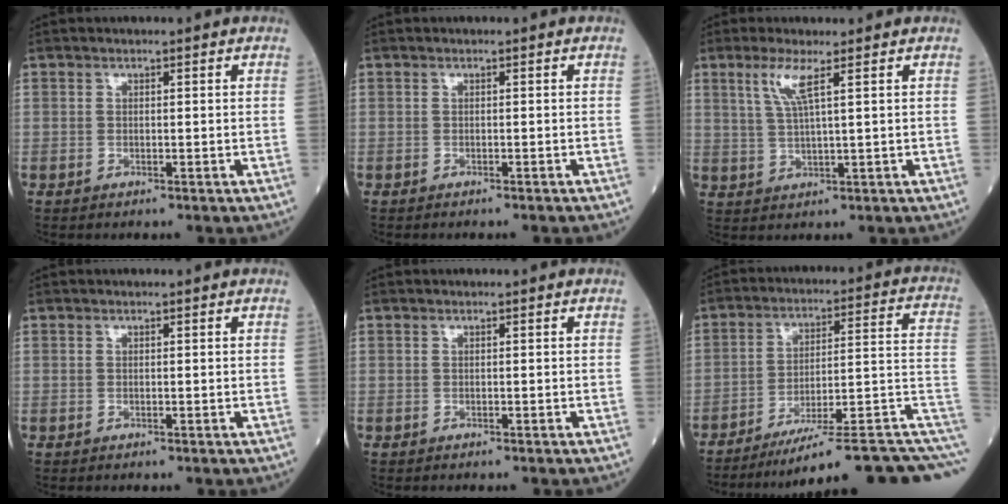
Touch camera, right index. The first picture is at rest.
{"total": 1.9, "force": [-1.7, -0.2, 0.8], "torque": [-0.010, 0.003, -0.022]}
{"total": 4.4, "force": [2.2, -0.2, 3.9], "torque": [-0.085, -0.002, 0.046]}
{"total": 0.0}
{"total": 0.6, "force": [-0.5, 0.0, 0.2], "torque": [0.003, 0.003, -0.009]}
{"total": 20.8, "force": [-15.2, -0.2, 14.2], "torque": [-0.103, 0.045, -0.219]}